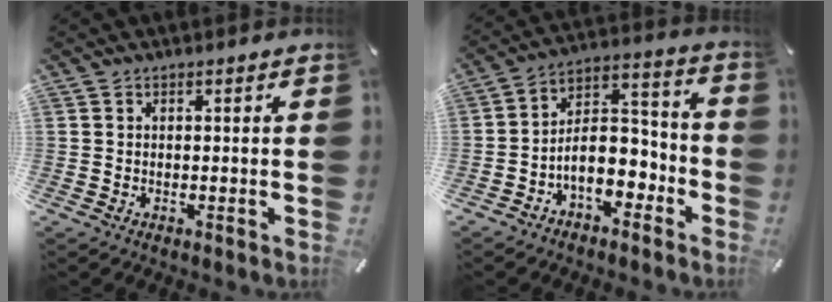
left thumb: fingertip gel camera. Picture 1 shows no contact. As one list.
[{"total": 10.3, "force": [-4.5, 6.8, 6.3], "torque": [-0.085, 0.010, -0.080]}]